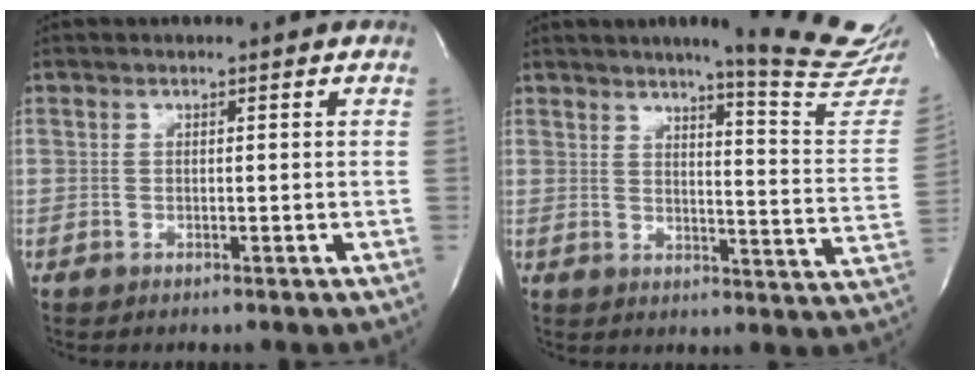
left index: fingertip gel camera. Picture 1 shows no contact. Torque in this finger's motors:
{"motor_torque": [0.28, -0.33, 0.19, 0.05]}